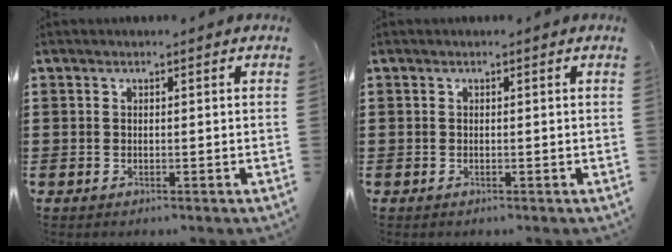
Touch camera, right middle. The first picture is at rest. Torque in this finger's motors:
{"motor_torque": [0.00, 0.00, 0.01, 0.01]}